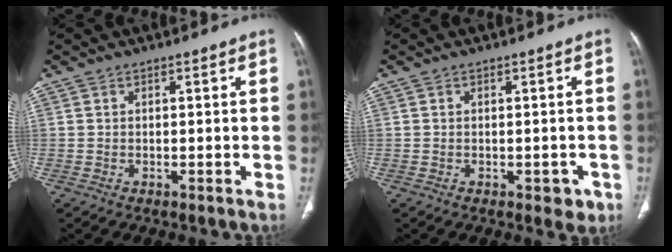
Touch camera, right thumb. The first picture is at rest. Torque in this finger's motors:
{"motor_torque": [0.55, 0.10, -0.33, -0.02, -0.01]}